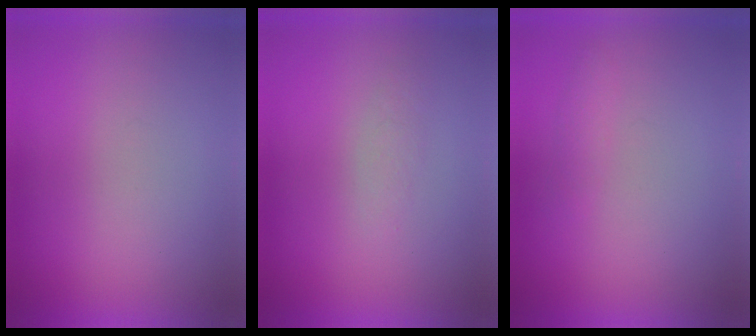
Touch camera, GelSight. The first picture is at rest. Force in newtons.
{"total": 1.3}
{"total": 1.3}